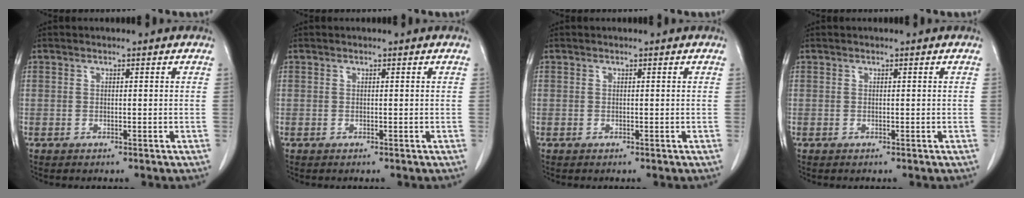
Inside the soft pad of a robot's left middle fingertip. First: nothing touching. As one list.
[{"total": 0.0}, {"total": 0.0}, {"total": 0.0}]